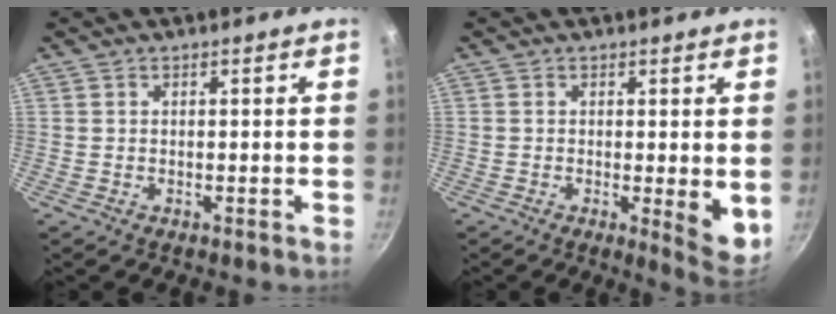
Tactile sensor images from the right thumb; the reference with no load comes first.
{"total": 6.2, "force": [-0.1, 1.8, 5.9], "torque": [-0.072, -0.018, 0.000]}